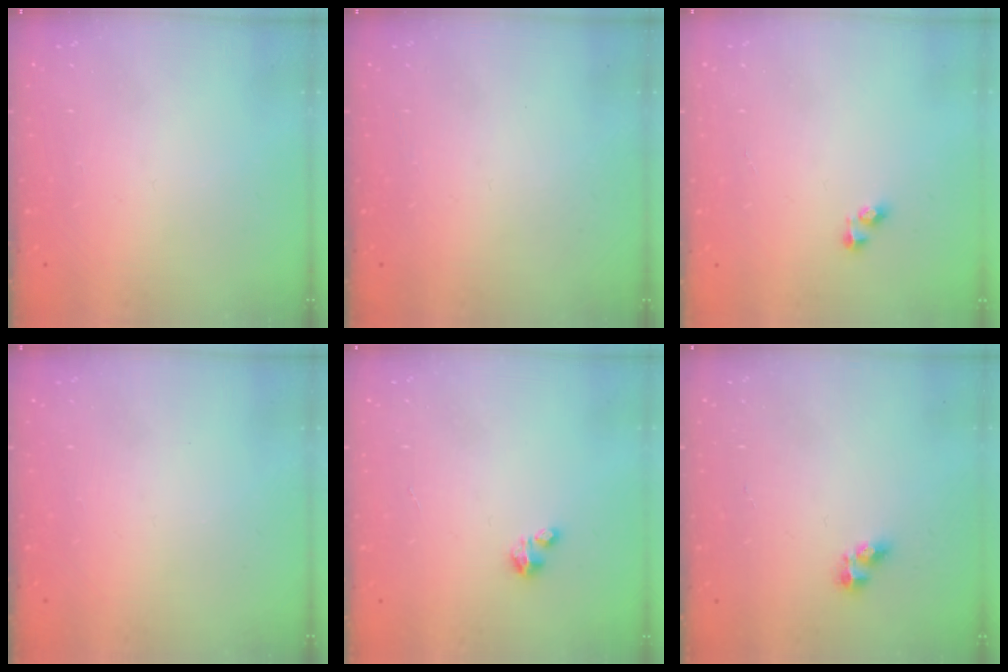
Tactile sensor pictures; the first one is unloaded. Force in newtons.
{"total": 0.0}
{"total": 2.5, "press": 2.5, "slide": 0.2}
{"total": 0.0}
{"total": 0.9, "press": 0.9, "slide": 0.2}
{"total": 5.1, "press": 5.0, "slide": 0.4}